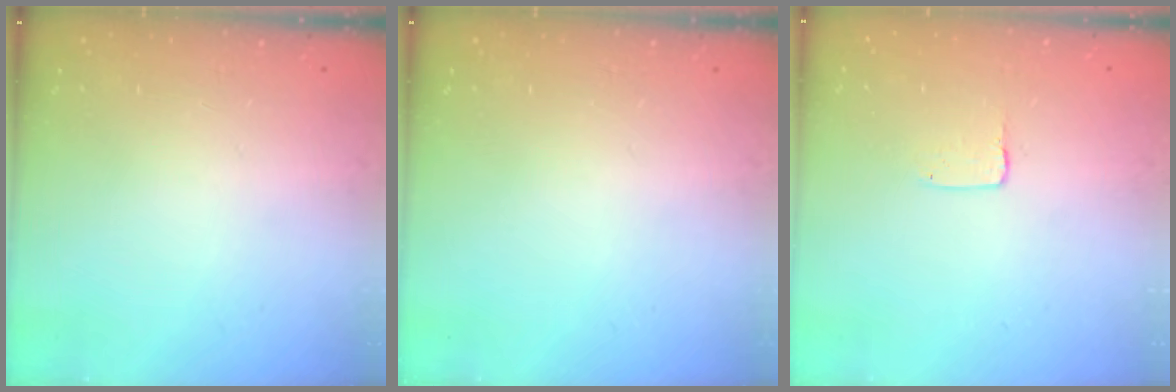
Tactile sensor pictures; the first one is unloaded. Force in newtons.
{"total": 0.0}
{"total": 2.0, "press": 2.0, "slide": 0.2}